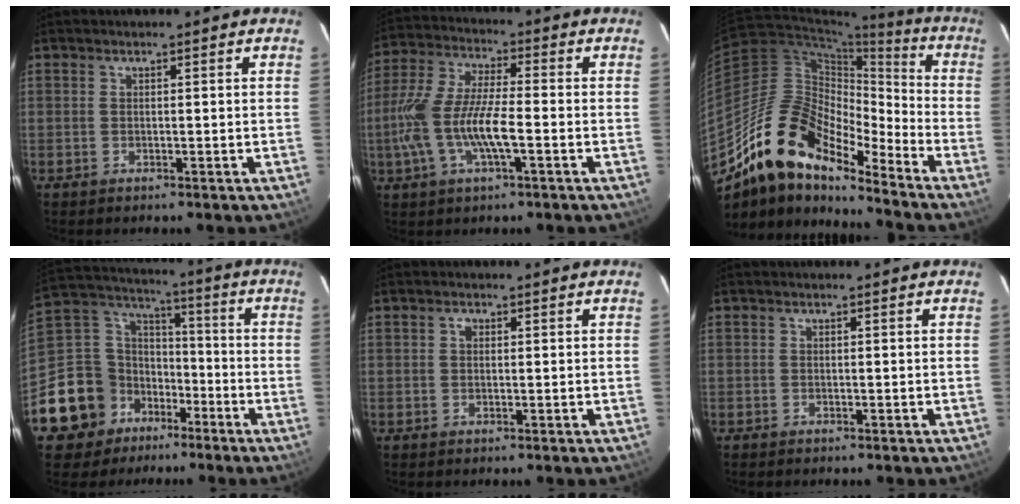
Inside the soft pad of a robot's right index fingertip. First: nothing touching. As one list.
[{"total": 13.4, "force": [-3.3, 3.7, 12.4], "torque": [-0.266, -0.002, -0.067]}, {"total": 18.0, "force": [-14.2, 6.3, 9.0], "torque": [-0.152, 0.002, -0.273]}, {"total": 15.1, "force": [-8.7, 11.6, 4.3], "torque": [-0.123, 0.053, -0.140]}, {"total": 0.9, "force": [0.2, 0.7, 0.5], "torque": [-0.007, 0.005, 0.002]}, {"total": 0.7, "force": [-0.5, 0.4, -0.1], "torque": [-0.002, 0.001, -0.011]}]